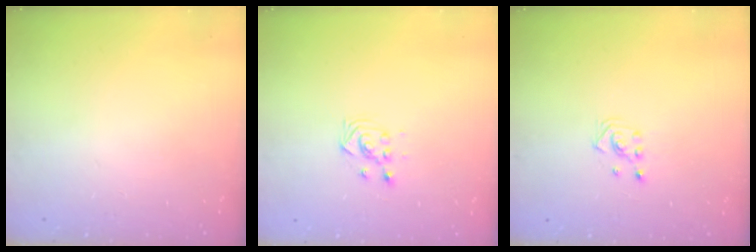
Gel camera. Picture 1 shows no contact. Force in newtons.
{"total": 2.9, "press": 2.9, "slide": 0.3}
{"total": 2.6, "press": 2.6, "slide": 0.3}